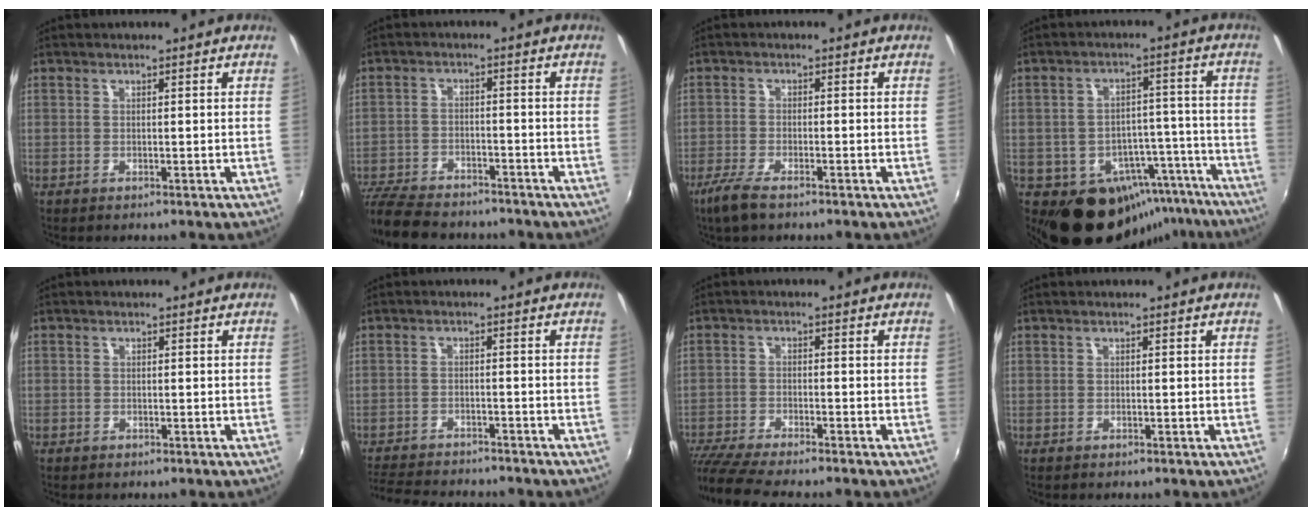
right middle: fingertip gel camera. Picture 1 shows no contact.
{"total": 15.0, "force": [-12.6, 5.2, 6.3], "torque": [-0.160, -0.024, -0.209]}
{"total": 5.2, "force": [-3.8, 1.2, 3.4], "torque": [-0.089, -0.015, -0.075]}
{"total": 15.9, "force": [-11.5, 10.0, 4.8], "torque": [-0.079, 0.044, -0.129]}
{"total": 1.4, "force": [-0.7, 1.2, 0.0], "torque": [-0.004, 0.006, -0.009]}
{"total": 12.1, "force": [-10.9, 2.9, 4.4], "torque": [-0.111, -0.015, -0.172]}
{"total": 10.1, "force": [-9.0, 0.6, 4.5], "torque": [-0.116, -0.035, -0.162]}
{"total": 0.0}